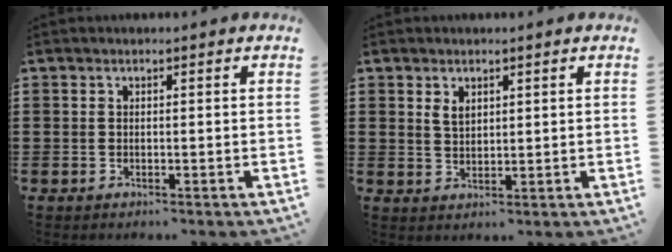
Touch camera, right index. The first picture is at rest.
{"total": 2.2, "force": [1.2, 1.3, 1.2], "torque": [-0.028, 0.004, 0.022]}